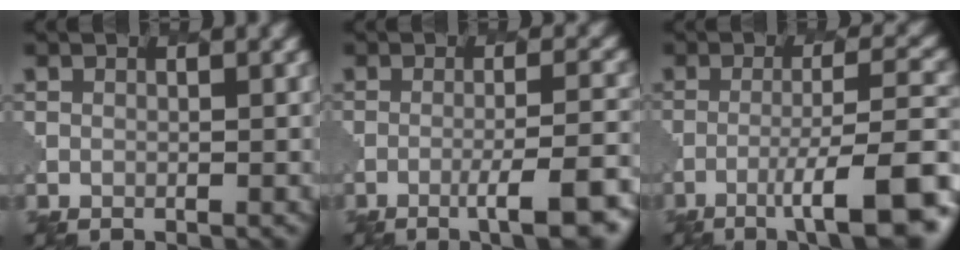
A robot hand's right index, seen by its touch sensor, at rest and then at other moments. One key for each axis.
{"total": 6.8, "fx": -3.6, "fy": 1.3, "fz": 5.6, "tx": -0.074, "ty": 0.003, "tz": -0.049}
{"total": 9.8, "fx": -5.1, "fy": 2.0, "fz": 8.1, "tx": -0.121, "ty": 0.007, "tz": -0.073}